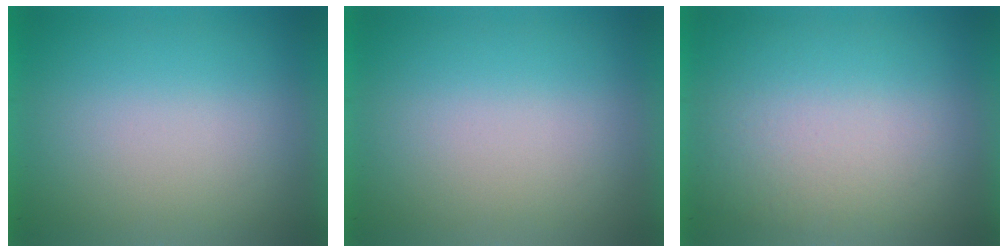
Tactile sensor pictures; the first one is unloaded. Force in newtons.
{"total": 0.0}
{"total": 1.4}